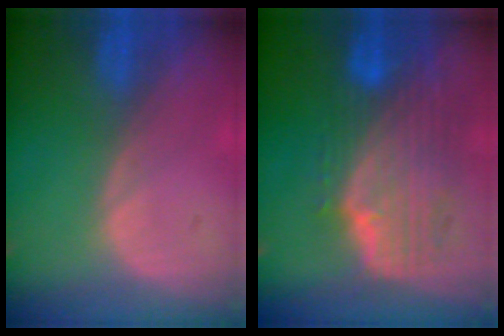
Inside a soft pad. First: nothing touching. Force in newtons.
{"total": 9.9, "press": 8.8, "slide": 4.5}